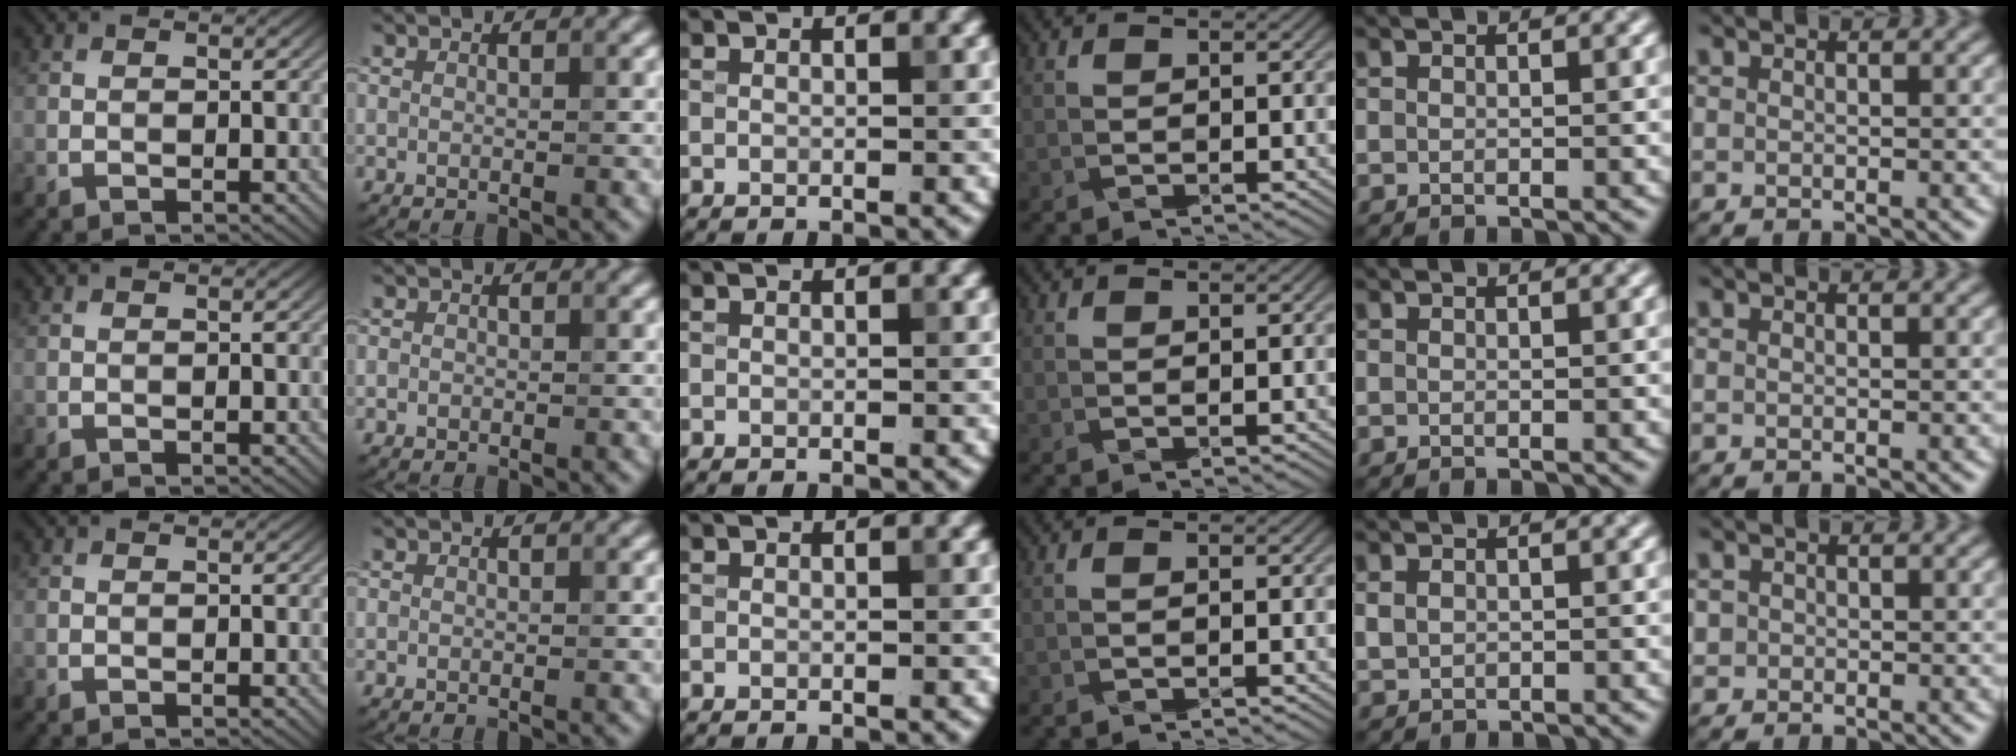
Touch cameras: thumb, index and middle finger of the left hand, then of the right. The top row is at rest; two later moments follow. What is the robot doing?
{"motion": "fold", "object": "paper towel"}